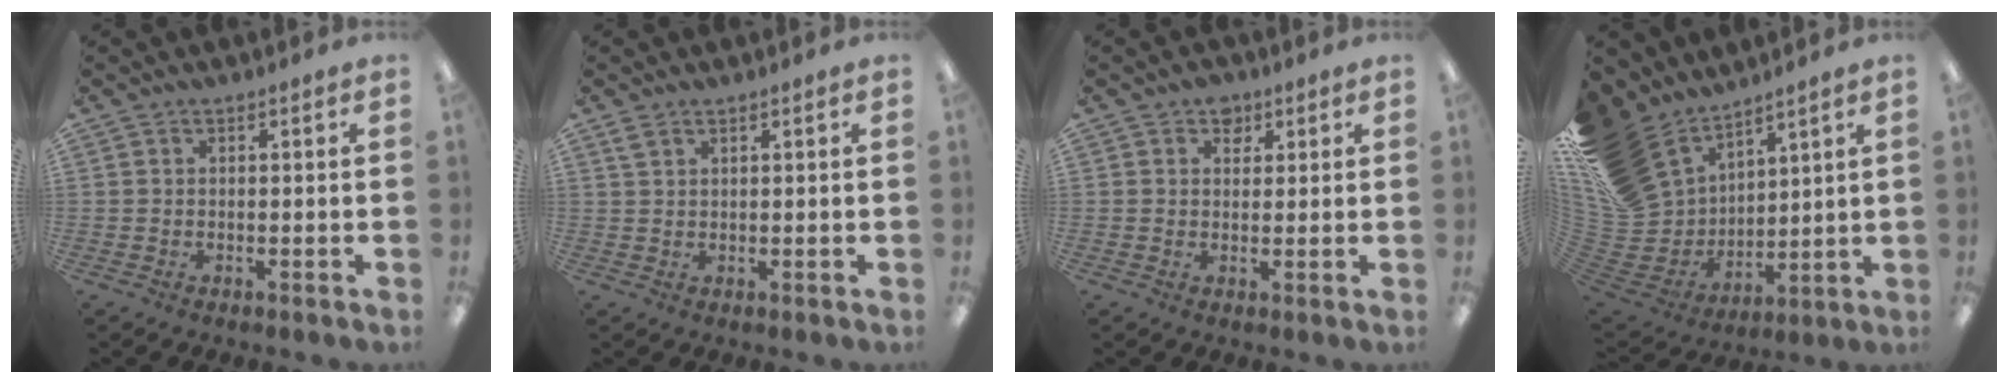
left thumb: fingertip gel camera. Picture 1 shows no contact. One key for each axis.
{"total": 1.9, "fx": 1.4, "fy": 0.8, "fz": 1.0, "tx": -0.023, "ty": -0.001, "tz": 0.027}
{"total": 3.1, "fx": 2.0, "fy": 2.3, "fz": 0.8, "tx": 0.003, "ty": -0.004, "tz": 0.031}
{"total": 19.0, "fx": 12.3, "fy": 12.4, "fz": 7.6, "tx": -0.196, "ty": -0.072, "tz": 0.242}